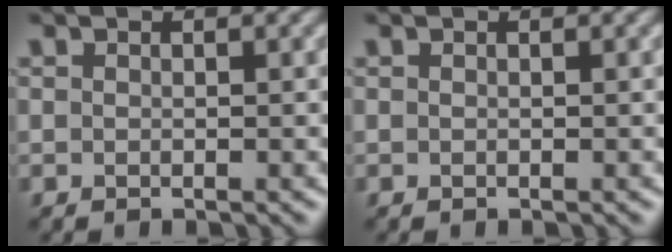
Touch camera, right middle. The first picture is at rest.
{"total": 0.0}